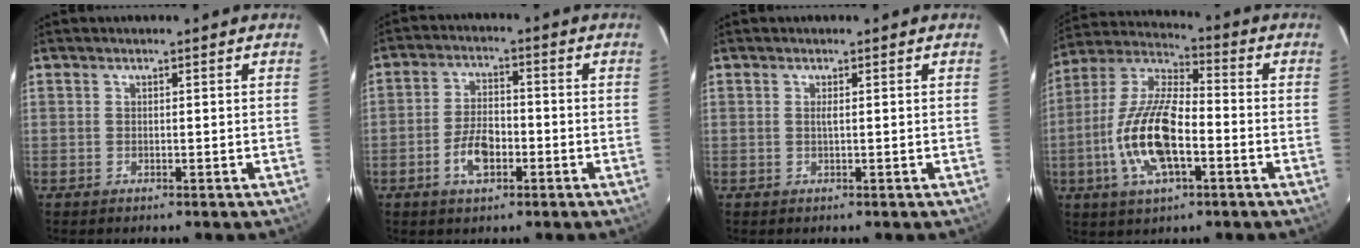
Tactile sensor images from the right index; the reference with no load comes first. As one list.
[{"total": 6.9, "force": [-2.9, 3.6, 5.2], "torque": [-0.105, 0.007, -0.048]}, {"total": 0.7, "force": [0.1, -0.2, 0.7], "torque": [-0.014, 0.001, 0.000]}, {"total": 16.1, "force": [-4.6, 6.3, 14.1], "torque": [-0.294, -0.002, -0.091]}]